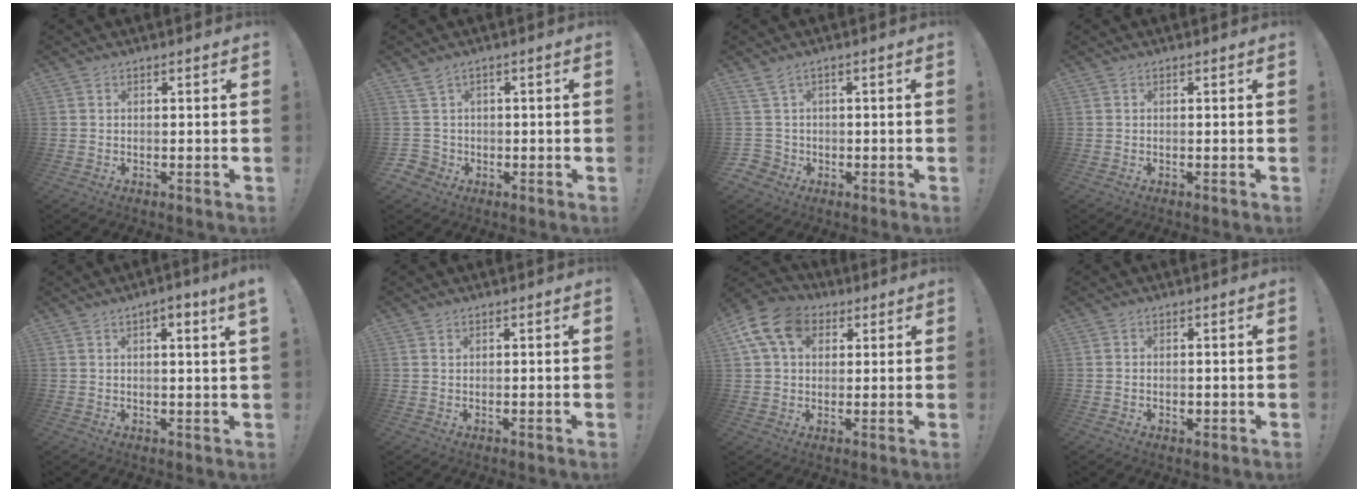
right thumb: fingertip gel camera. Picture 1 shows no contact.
{"total": 4.7, "force": [1.6, 4.3, 1.1], "torque": [-0.026, -0.005, 0.033]}
{"total": 4.4, "force": [1.4, 3.9, 1.2], "torque": [-0.034, -0.001, 0.030]}
{"total": 0.0}
{"total": 3.6, "force": [1.4, -0.4, 3.3], "torque": [-0.042, -0.009, 0.016]}
{"total": 0.8, "force": [0.6, 0.5, 0.3], "torque": [-0.003, -0.001, 0.011]}
{"total": 14.0, "force": [5.2, 10.1, 8.1], "torque": [-0.139, -0.011, 0.104]}
{"total": 1.1, "force": [-0.4, 0.8, 0.6], "torque": [-0.002, 0.001, -0.008]}